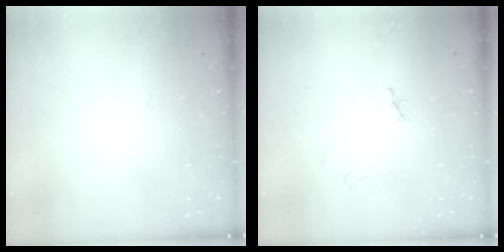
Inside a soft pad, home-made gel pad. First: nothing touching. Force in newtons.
{"total": 2.9, "press": 2.9, "slide": 0.3}